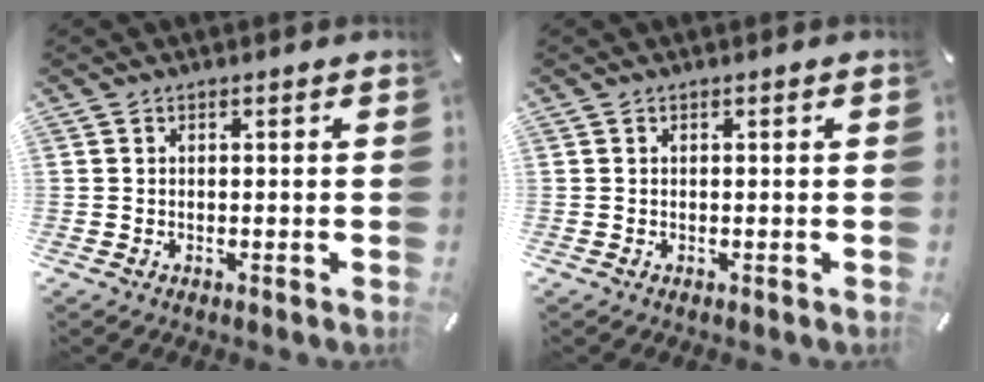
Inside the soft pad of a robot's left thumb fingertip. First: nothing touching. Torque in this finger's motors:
{"motor_torque": [0.01, 0.01, 0.02, 0.03, 0.00]}